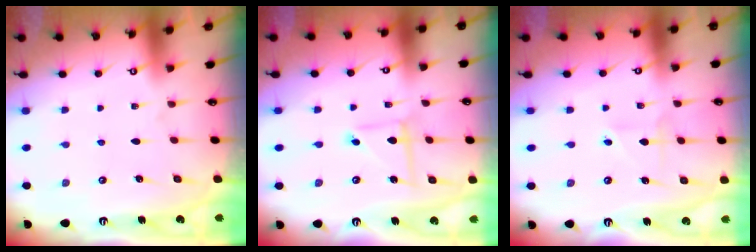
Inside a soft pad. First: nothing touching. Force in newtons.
{"total": 3.9, "press": 3.9, "slide": 0.3}
{"total": 2.7, "press": 2.6, "slide": 0.3}